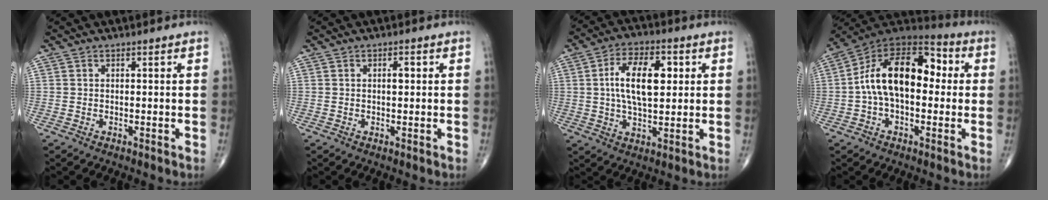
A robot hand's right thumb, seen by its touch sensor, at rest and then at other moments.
{"total": 1.6, "force": [0.3, 0.7, 1.4], "torque": [-0.020, 0.002, 0.004]}
{"total": 12.7, "force": [2.2, 6.2, 10.8], "torque": [-0.179, 0.004, 0.038]}
{"total": 17.9, "force": [1.0, 10.3, 14.6], "torque": [-0.225, 0.051, 0.005]}